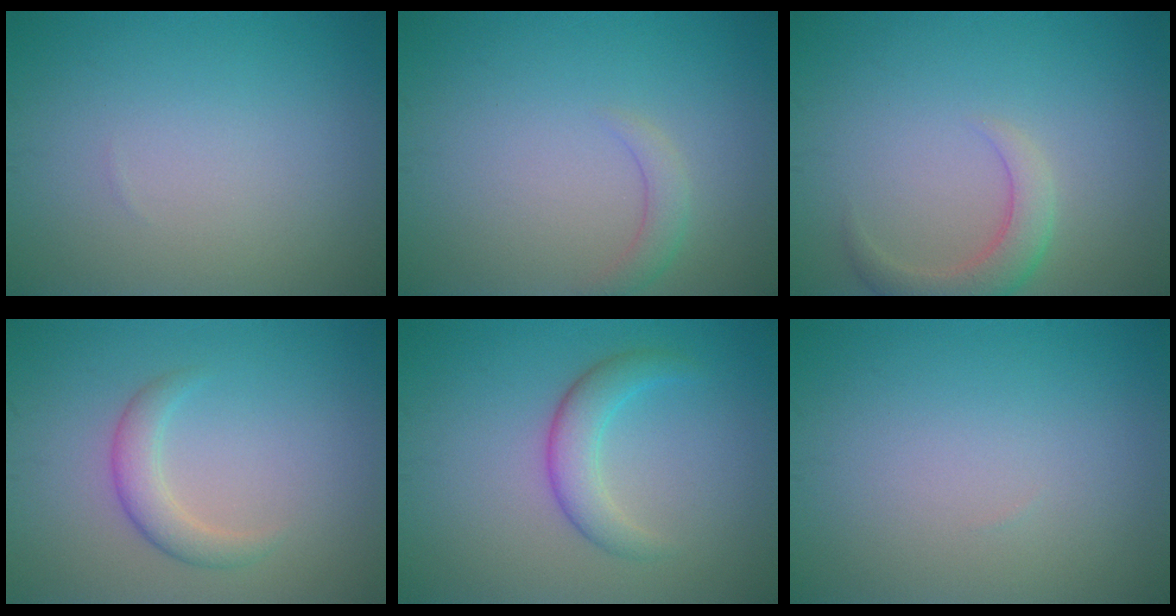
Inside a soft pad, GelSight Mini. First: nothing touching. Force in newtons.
{"total": 1.5, "press": 1.5, "slide": 0.2}
{"total": 3.0, "press": 3.0, "slide": 0.3}
{"total": 2.4, "press": 2.4, "slide": 0.2}
{"total": 3.1, "press": 3.1, "slide": 0.1}
{"total": 0.0}